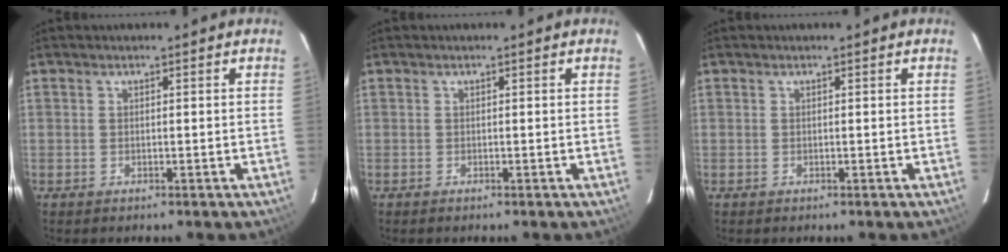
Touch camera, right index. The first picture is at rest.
{"total": 0.0}
{"total": 0.0}